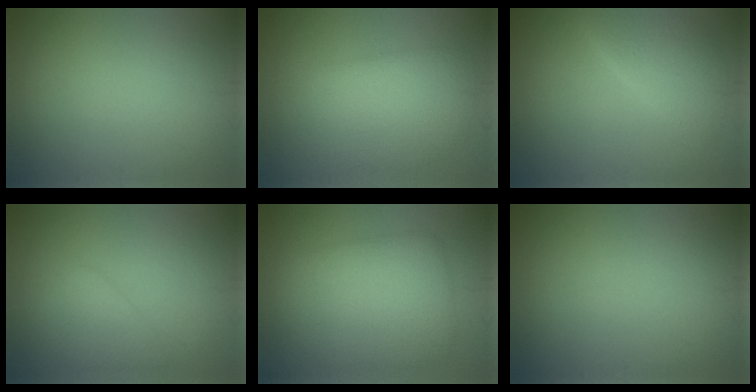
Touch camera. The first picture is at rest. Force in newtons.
{"total": 5.1, "press": 5.1, "slide": 0.2}
{"total": 2.9, "press": 2.9, "slide": 0.2}
{"total": 2.6, "press": 2.6, "slide": 0.0}
{"total": 7.2, "press": 7.2, "slide": 0.2}
{"total": 0.0}